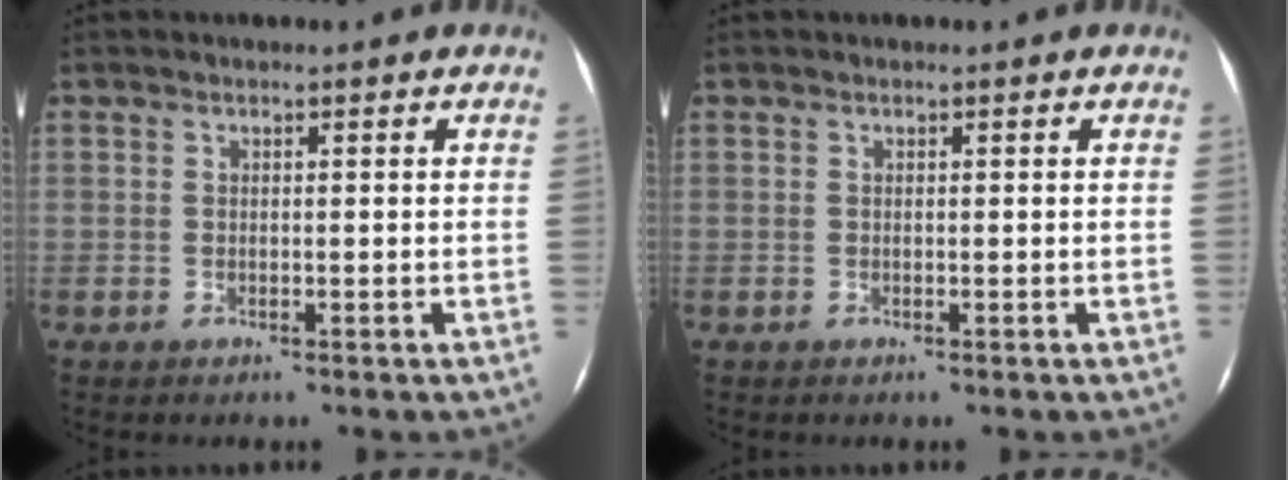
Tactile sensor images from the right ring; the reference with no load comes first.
{"total": 0.0}